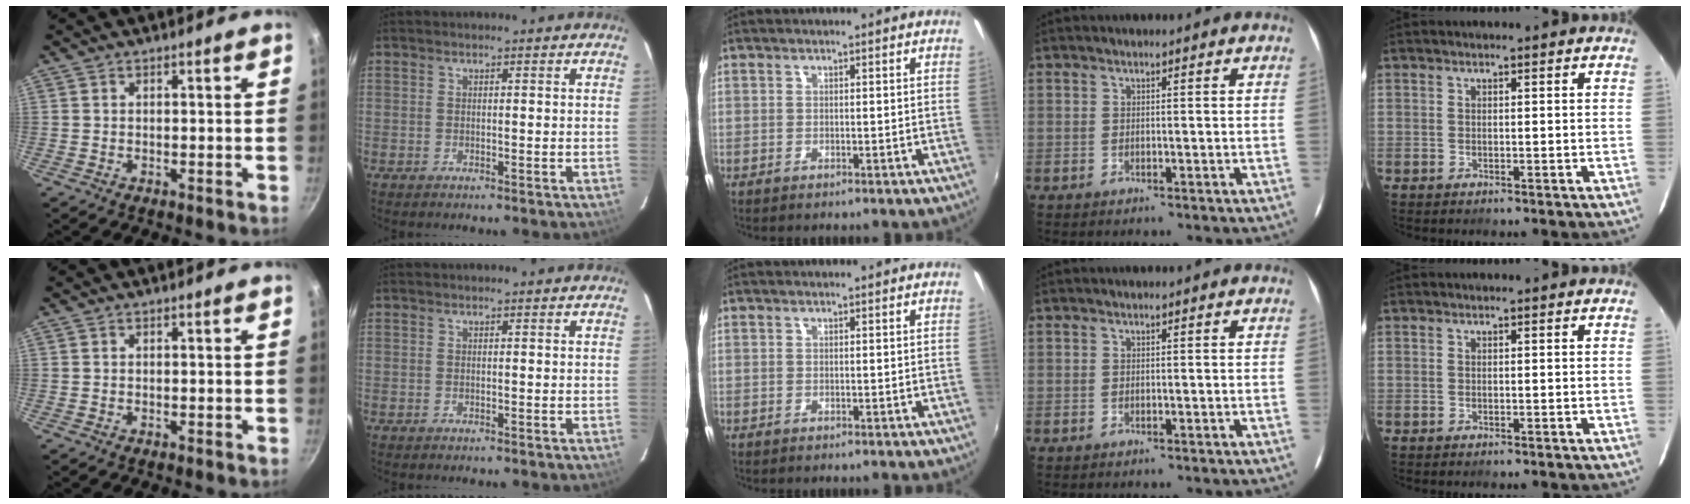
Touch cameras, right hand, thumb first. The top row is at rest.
{}